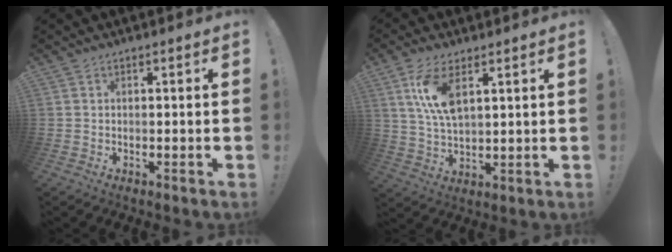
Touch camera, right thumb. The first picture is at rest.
{"total": 10.6, "force": [4.8, 4.7, 8.3], "torque": [-0.161, -0.015, 0.084]}